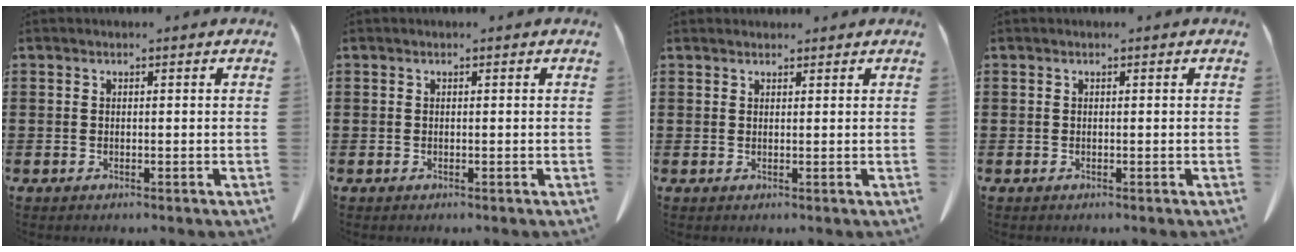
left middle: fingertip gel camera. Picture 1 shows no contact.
{"total": 0.0}
{"total": 1.0, "force": [1.0, 0.3, 0.1], "torque": [0.004, -0.004, 0.019]}
{"total": 0.0}